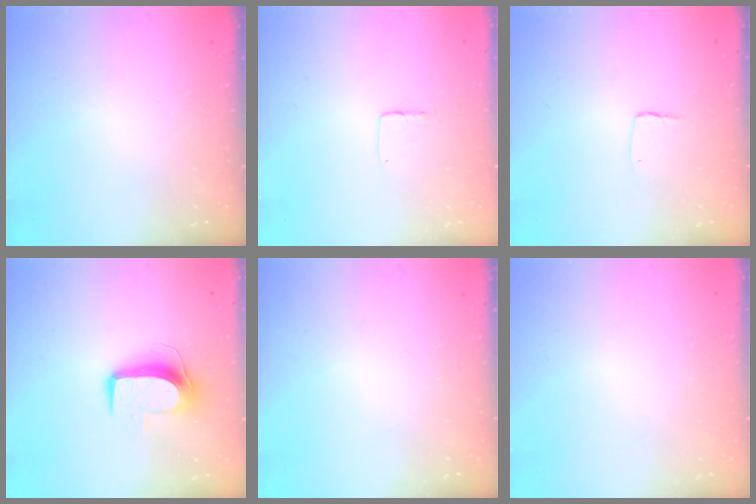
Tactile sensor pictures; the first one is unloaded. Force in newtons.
{"total": 2.7, "press": 2.7, "slide": 0.1}
{"total": 2.7, "press": 2.7, "slide": 0.2}
{"total": 9.2, "press": 9.2, "slide": 0.2}
{"total": 0.0}
{"total": 0.0}